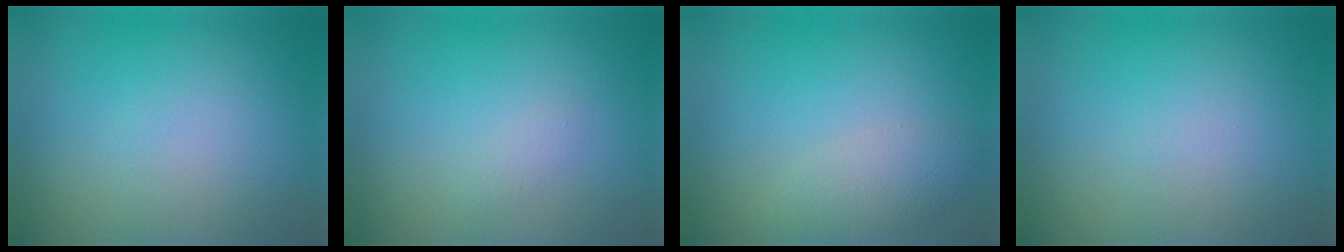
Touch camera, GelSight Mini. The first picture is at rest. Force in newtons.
{"total": 0.6, "press": 0.6, "slide": 0.1}
{"total": 2.7, "press": 2.7, "slide": 0.2}
{"total": 0.0}